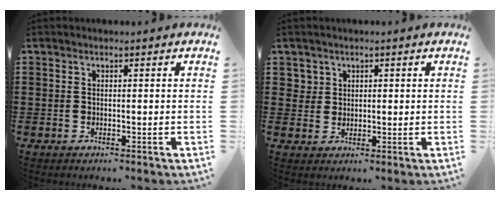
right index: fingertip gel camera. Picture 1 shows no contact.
{"total": 2.4, "force": [1.1, 2.0, 0.3], "torque": [-0.016, 0.010, 0.020]}